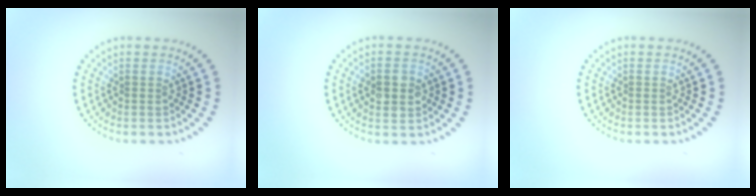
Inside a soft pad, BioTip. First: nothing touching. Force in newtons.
{"total": 2.7, "press": 2.7, "slide": 0.2}
{"total": 0.0}